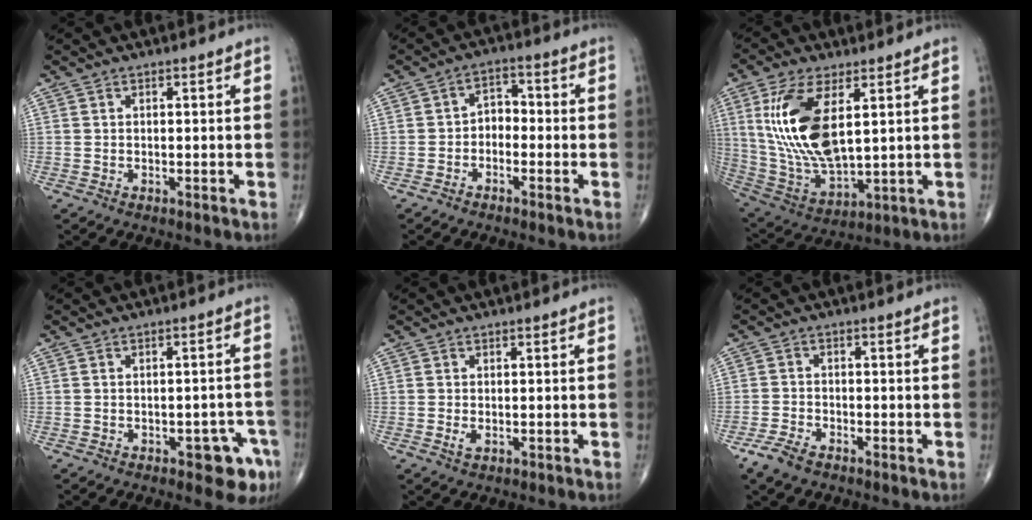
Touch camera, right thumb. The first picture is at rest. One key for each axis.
{"total": 4.1, "fx": -1.4, "fy": 2.9, "fz": 2.5, "tx": -0.021, "ty": 0.028, "tz": -0.036}
{"total": 17.7, "fx": 4.6, "fy": 7.9, "fz": 15.1, "tx": -0.306, "ty": -0.024, "tz": 0.102}
{"total": 6.3, "fx": -3.2, "fy": 2.9, "fz": 4.6, "tx": -0.027, "ty": 0.019, "tz": -0.035}
{"total": 1.1, "fx": -0.2, "fy": 0.6, "fz": 0.9, "tx": -0.018, "ty": -0.004, "tz": -0.003}
{"total": 3.9, "fx": -2.9, "fy": 1.6, "fz": 2.2, "tx": -0.052, "ty": 0.003, "tz": -0.055}